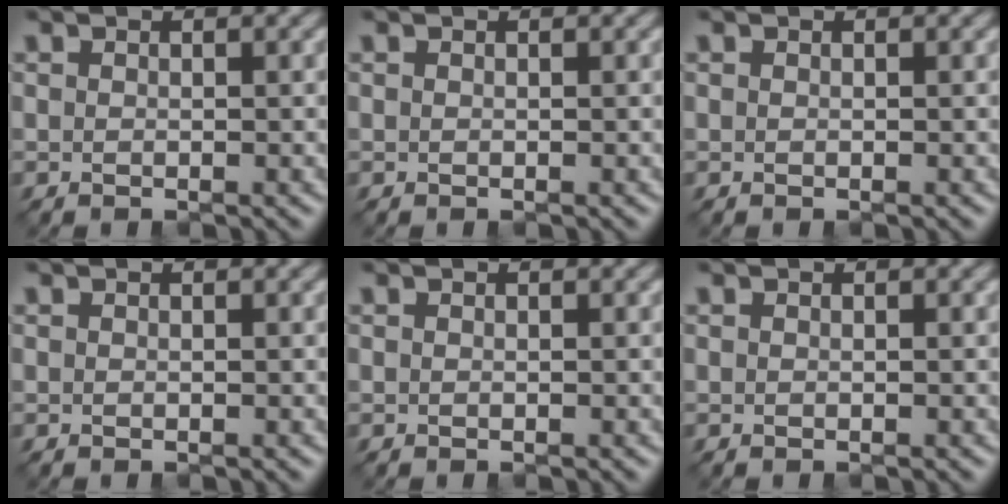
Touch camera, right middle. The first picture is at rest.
{"total": 0.0}
{"total": 0.0}
{"total": 0.0}
{"total": 0.0}
{"total": 0.0}